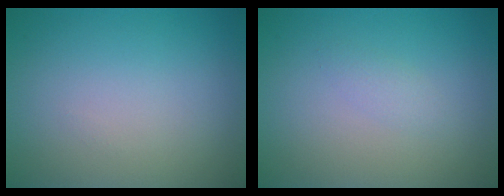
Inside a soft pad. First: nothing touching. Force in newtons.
{"total": 0.9, "press": 0.9, "slide": 0.0}